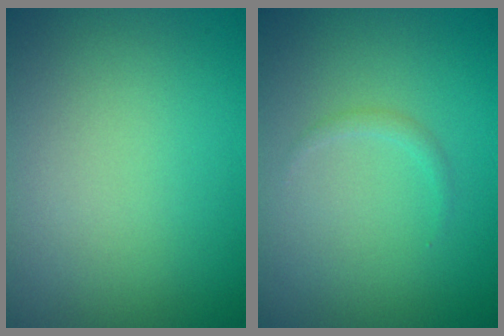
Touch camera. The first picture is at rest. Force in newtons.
{"total": 0.6, "press": 0.6, "slide": 0.1}